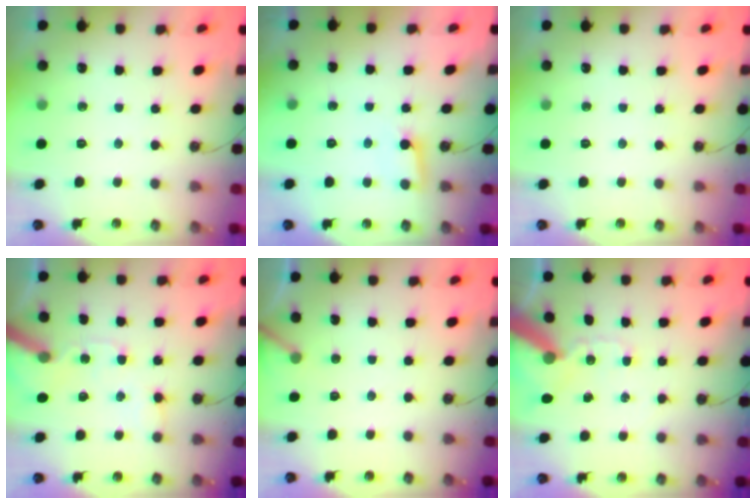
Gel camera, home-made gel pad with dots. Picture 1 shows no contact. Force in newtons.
{"total": 6.8, "press": 6.8, "slide": 0.5}
{"total": 0.0}
{"total": 12.3, "press": 12.2, "slide": 2.0}
{"total": 3.4, "press": 3.3, "slide": 0.3}
{"total": 12.2, "press": 12.1, "slide": 1.6}